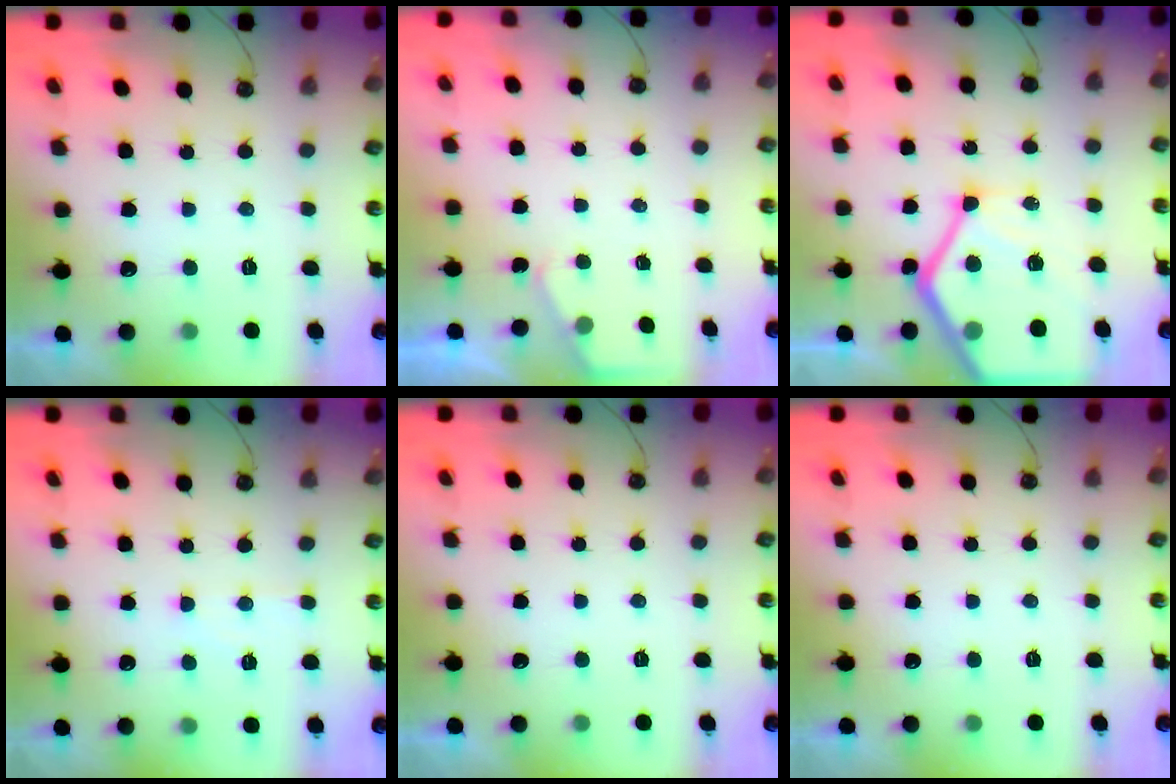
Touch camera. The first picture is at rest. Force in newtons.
{"total": 2.0, "press": 2.0, "slide": 0.3}
{"total": 18.9, "press": 18.8, "slide": 1.9}
{"total": 4.4, "press": 4.3, "slide": 0.6}
{"total": 0.0}
{"total": 0.0}